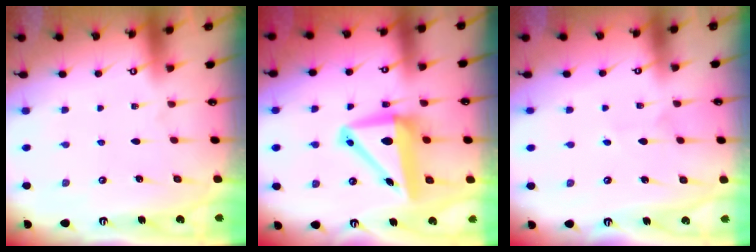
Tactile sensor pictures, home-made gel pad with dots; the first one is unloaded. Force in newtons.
{"total": 11.3, "press": 10.9, "slide": 2.9}
{"total": 2.9, "press": 2.8, "slide": 0.4}